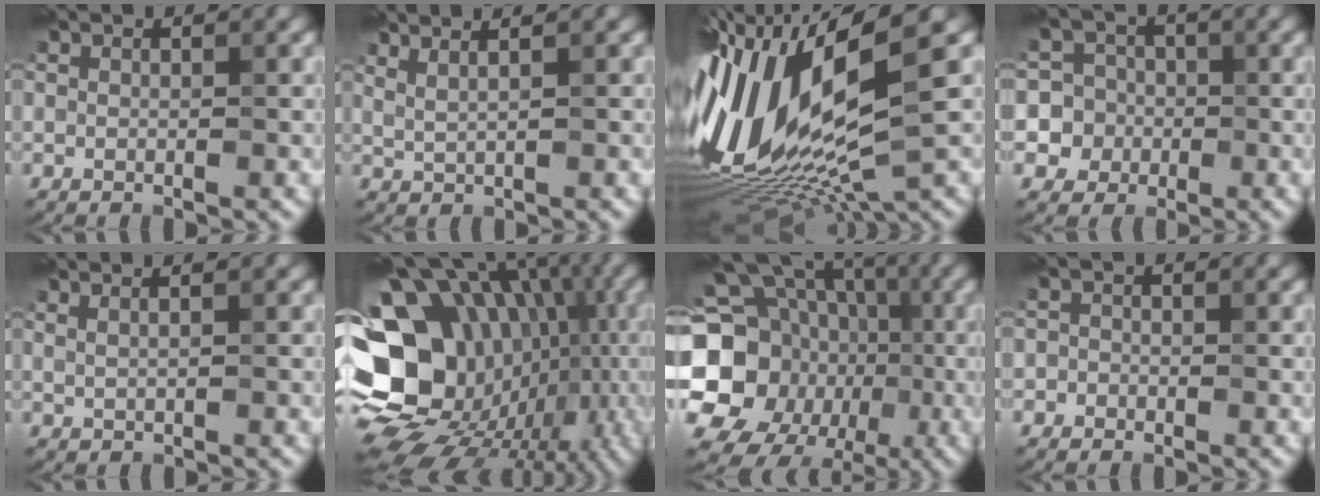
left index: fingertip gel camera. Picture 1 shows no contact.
{"total": 3.1, "force": [2.4, 0.8, 1.8], "torque": [-0.020, 0.018, 0.025]}
{"total": 16.1, "force": [0.4, 4.8, 15.4], "torque": [-0.318, -0.020, 0.022]}
{"total": 7.6, "force": [-0.1, 7.4, 1.8], "torque": [-0.035, 0.029, -0.018]}
{"total": 1.8, "force": [1.3, 0.5, 1.0], "torque": [-0.007, 0.005, 0.009]}
{"total": 19.5, "force": [-4.0, 15.1, 11.6], "torque": [-0.197, 0.013, -0.051]}
{"total": 19.9, "force": [-4.1, 17.4, 8.7], "torque": [-0.182, -0.006, -0.103]}
{"total": 1.1, "force": [-0.5, 1.0, 0.0], "torque": [0.019, 0.002, -0.021]}